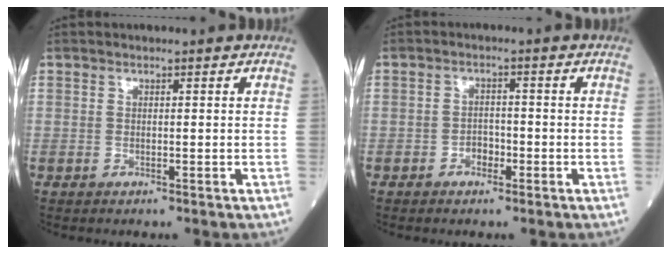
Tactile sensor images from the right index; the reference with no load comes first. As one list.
[{"total": 2.2, "force": [-1.1, 1.5, 1.2], "torque": [-0.014, 0.008, -0.020]}]